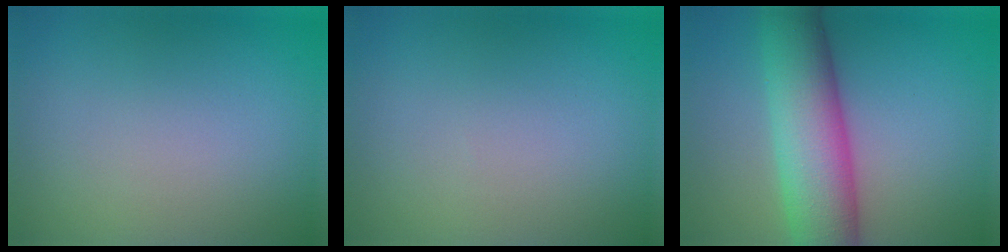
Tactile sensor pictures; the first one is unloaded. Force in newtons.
{"total": 0.0}
{"total": 9.3, "press": 9.3, "slide": 0.2}